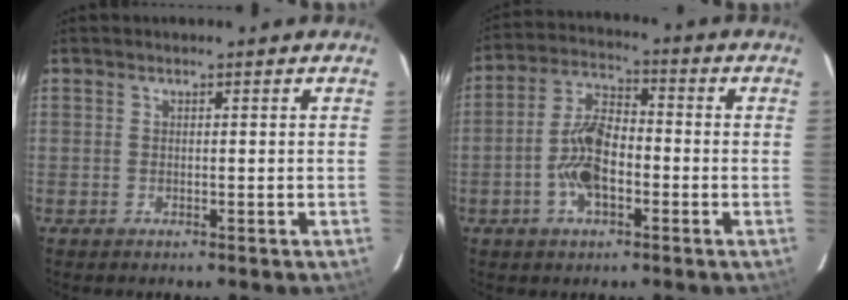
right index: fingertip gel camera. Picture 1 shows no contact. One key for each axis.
{"total": 8.6, "fx": -2.3, "fy": 3.6, "fz": 7.5, "tx": -0.157, "ty": 0.016, "tz": -0.046}